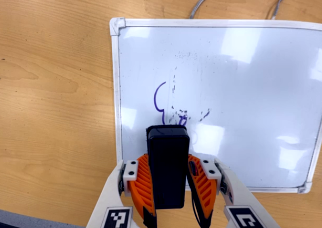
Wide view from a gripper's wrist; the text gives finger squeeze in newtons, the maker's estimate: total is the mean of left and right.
{"total": 5.9, "left": 5.3, "right": 6.4}